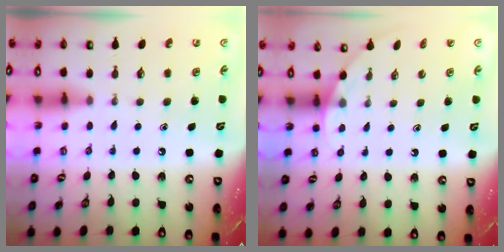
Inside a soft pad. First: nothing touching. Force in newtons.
{"total": 1.8, "press": 1.8, "slide": 0.1}